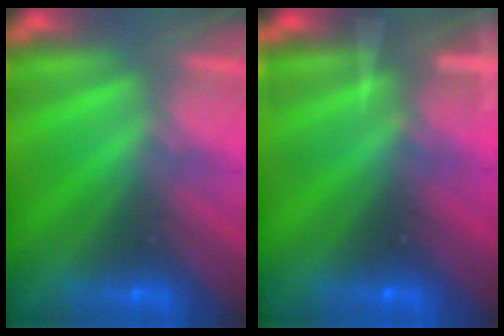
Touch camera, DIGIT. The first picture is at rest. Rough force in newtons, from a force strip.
{"total": 7.4}